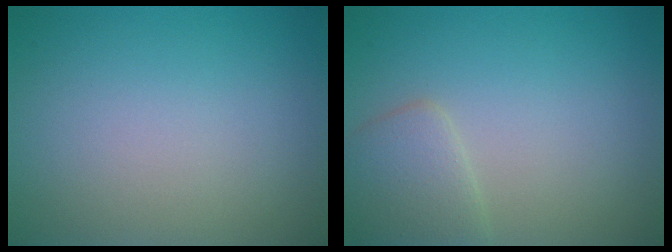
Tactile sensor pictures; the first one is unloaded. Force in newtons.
{"total": 2.6, "press": 2.6, "slide": 0.1}